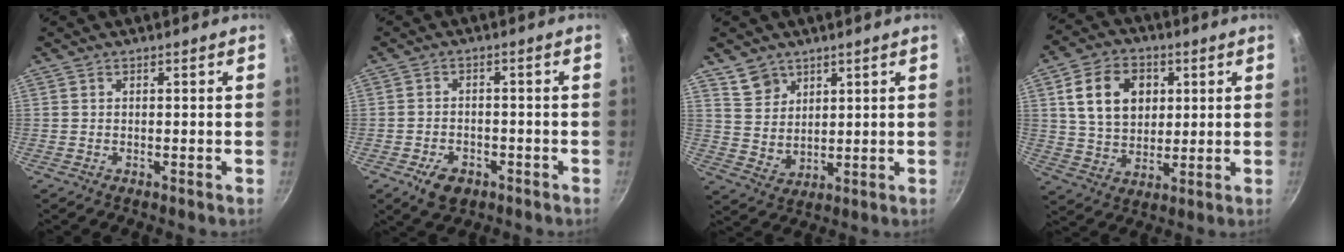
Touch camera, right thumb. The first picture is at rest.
{"total": 5.7, "force": [-2.9, 3.7, 3.2], "torque": [-0.049, 0.017, -0.043]}
{"total": 6.6, "force": [4.2, 4.8, 1.8], "torque": [-0.006, -0.013, 0.091]}
{"total": 13.5, "force": [3.6, 10.0, 8.2], "torque": [-0.121, -0.001, 0.063]}